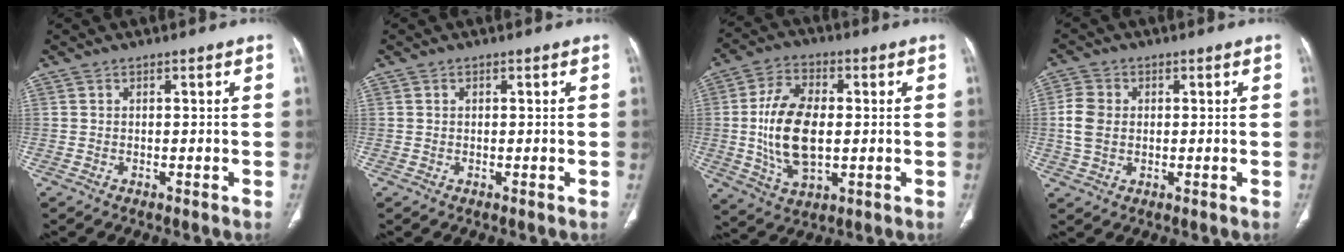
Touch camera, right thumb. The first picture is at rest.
{"total": 0.0}
{"total": 14.3, "force": [-0.2, 8.1, 11.8], "torque": [-0.219, 0.001, 0.000]}
{"total": 5.8, "force": [0.3, 4.4, 3.7], "torque": [-0.078, 0.007, 0.004]}